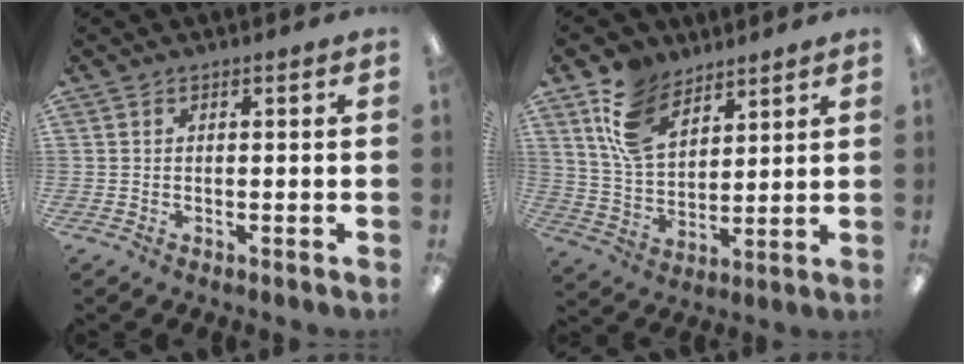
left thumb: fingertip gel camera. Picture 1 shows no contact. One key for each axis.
{"total": 13.4, "fx": 8.4, "fy": 7.8, "fz": 7.0, "tx": -0.144, "ty": -0.022, "tz": 0.164}